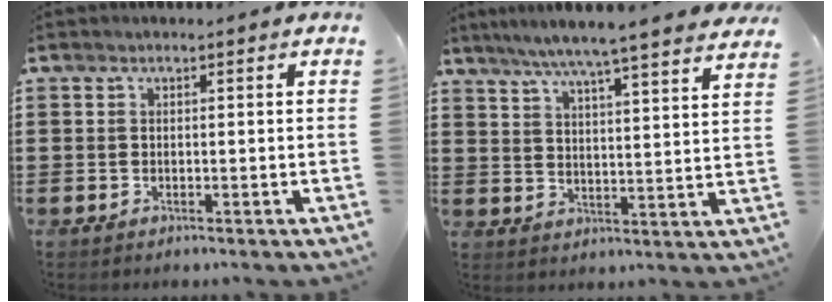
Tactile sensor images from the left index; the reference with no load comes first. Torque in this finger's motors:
{"motor_torque": [1.17, -0.96, 0.75, 0.17]}